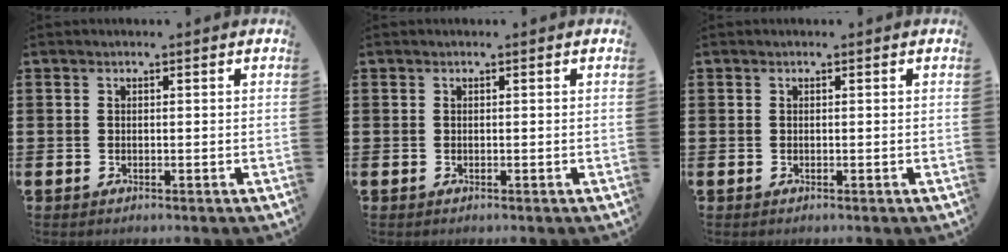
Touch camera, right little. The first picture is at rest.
{"total": 0.0}
{"total": 0.0}